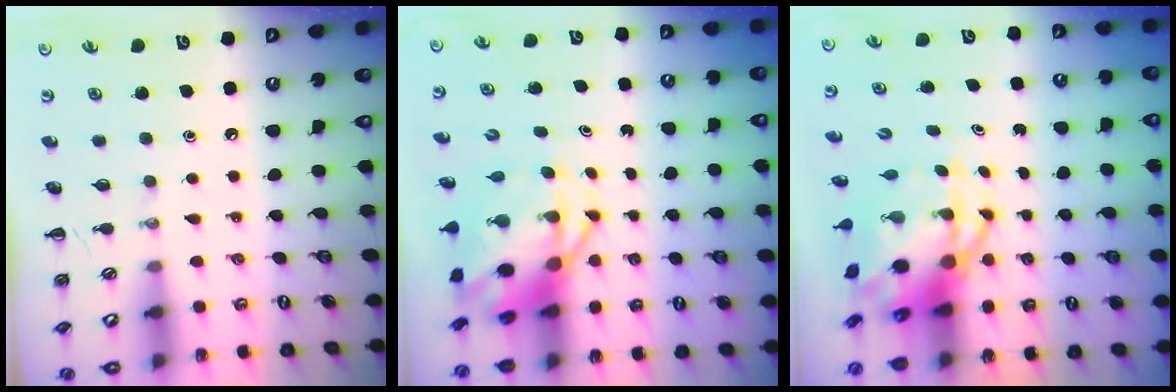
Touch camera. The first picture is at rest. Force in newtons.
{"total": 7.8, "press": 7.5, "slide": 2.1}
{"total": 7.7, "press": 7.3, "slide": 2.2}